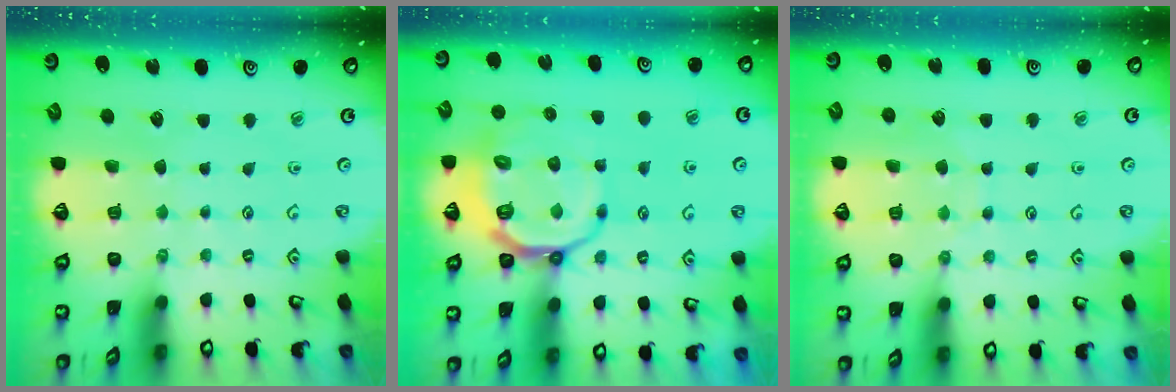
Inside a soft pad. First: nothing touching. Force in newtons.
{"total": 13.7, "press": 13.4, "slide": 3.2}
{"total": 5.7, "press": 5.7, "slide": 0.6}